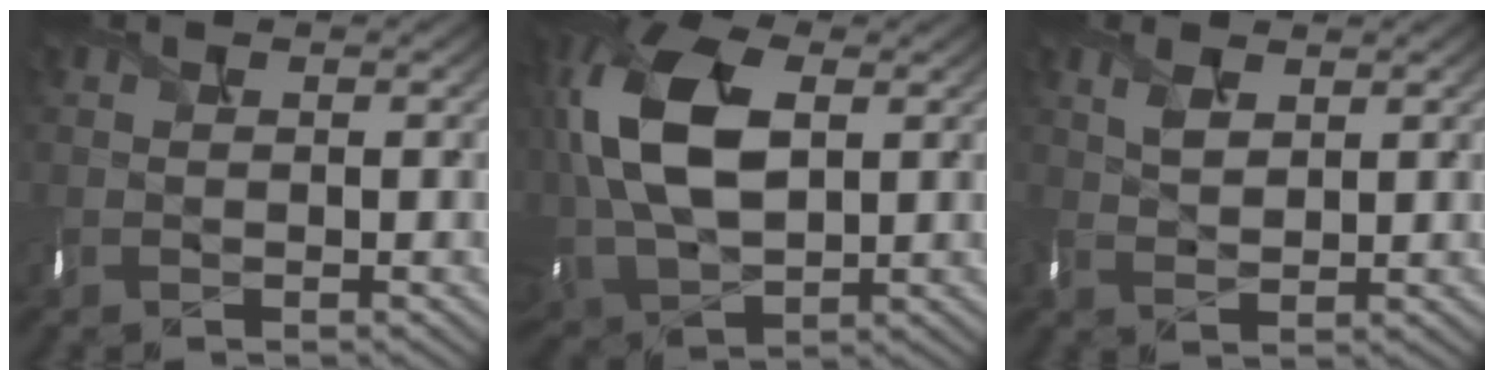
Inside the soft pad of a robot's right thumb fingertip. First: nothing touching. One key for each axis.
{"total": 14.2, "fx": 2.9, "fy": 8.8, "fz": 10.8, "tx": -0.275, "ty": 0.002, "tz": 0.066}
{"total": 2.3, "fx": 1.6, "fy": 0.9, "fz": 1.5, "tx": -0.050, "ty": 0.000, "tz": 0.045}